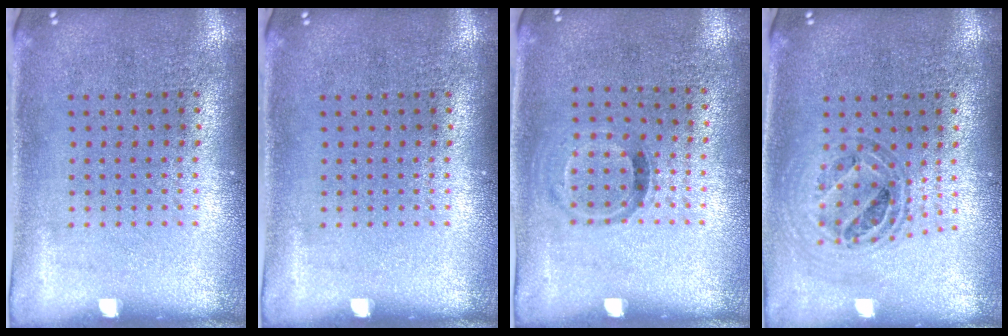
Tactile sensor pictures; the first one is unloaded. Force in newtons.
{"total": 0.0}
{"total": 0.8, "press": 0.6, "slide": 0.6}
{"total": 0.7, "press": 0.7, "slide": 0.0}